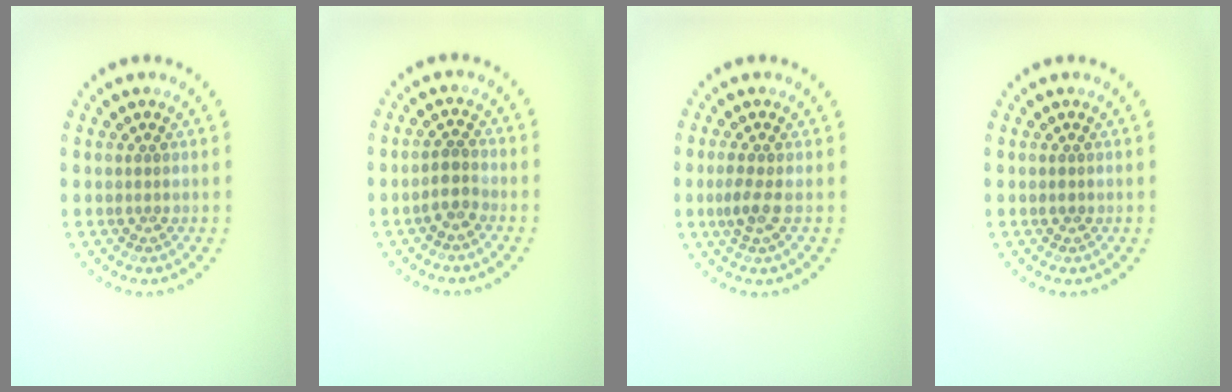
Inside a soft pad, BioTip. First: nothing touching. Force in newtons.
{"total": 1.9, "press": 1.6, "slide": 1.1}
{"total": 1.7, "press": 1.5, "slide": 0.8}
{"total": 0.6, "press": 0.6, "slide": 0.2}